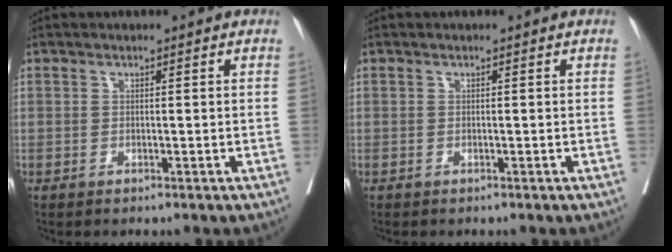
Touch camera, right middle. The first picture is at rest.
{"total": 0.0}